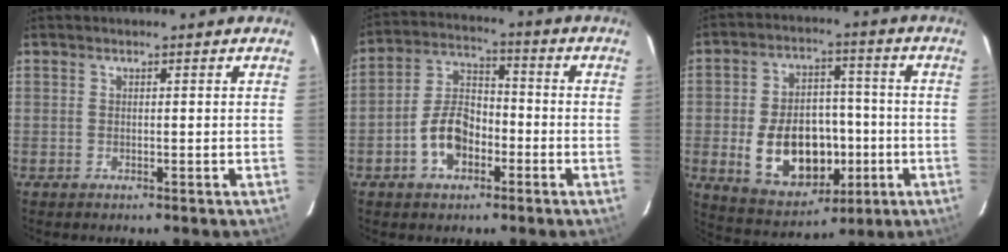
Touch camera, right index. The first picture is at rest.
{"total": 9.1, "force": [-3.9, 5.8, 5.9], "torque": [-0.117, 0.026, -0.065]}
{"total": 15.9, "force": [-3.5, 10.8, 11.2], "torque": [-0.228, 0.015, -0.029]}